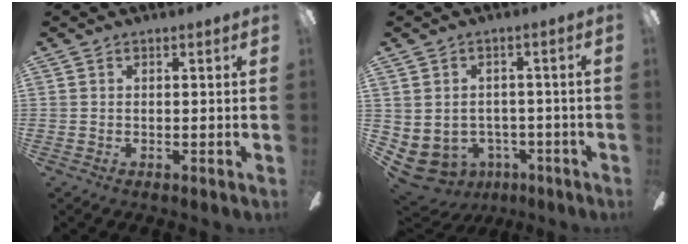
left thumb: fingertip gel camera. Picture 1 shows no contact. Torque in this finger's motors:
{"motor_torque": [0.04, 2.20, 0.41, -0.26, 0.13]}